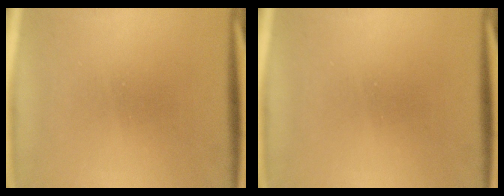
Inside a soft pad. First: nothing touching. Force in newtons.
{"total": 0.0}